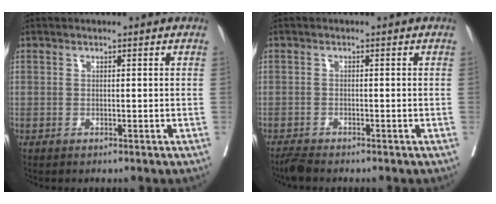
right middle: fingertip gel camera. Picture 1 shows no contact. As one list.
[{"total": 2.1, "force": [-2.0, 0.1, 0.8], "torque": [-0.017, -0.007, -0.036]}]